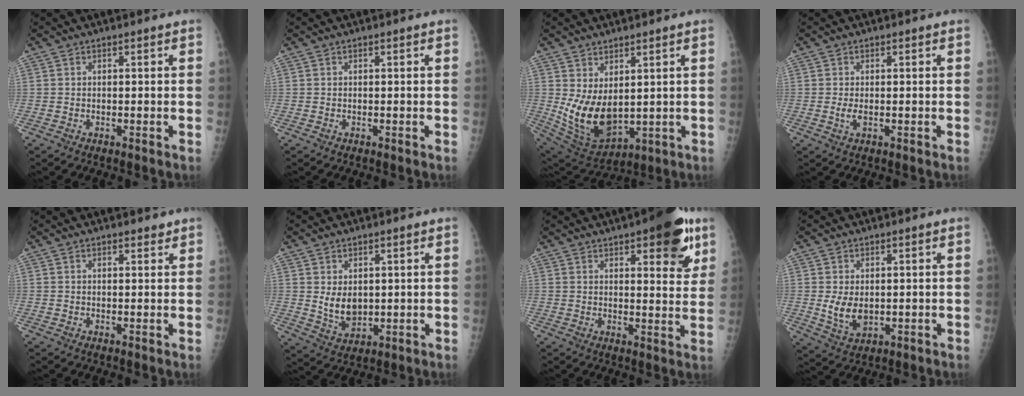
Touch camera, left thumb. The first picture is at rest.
{"total": 0.0}
{"total": 11.5, "force": [1.8, 6.5, 9.3], "torque": [-0.153, -0.031, 0.058]}
{"total": 2.0, "force": [0.0, 0.8, 1.9], "torque": [-0.041, -0.004, 0.001]}
{"total": 1.7, "force": [1.4, 0.7, 0.8], "torque": [-0.005, -0.007, 0.018]}
{"total": 5.9, "force": [1.2, 4.0, 4.2], "torque": [-0.054, -0.019, 0.037]}
{"total": 13.3, "force": [7.1, 4.5, 10.2], "torque": [-0.094, -0.029, 0.089]}
{"total": 5.6, "force": [0.2, 3.7, 4.2], "torque": [-0.065, -0.015, 0.018]}